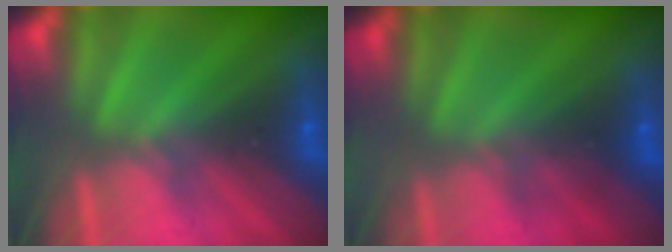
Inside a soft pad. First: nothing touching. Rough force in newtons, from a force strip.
{"total": 1.7}